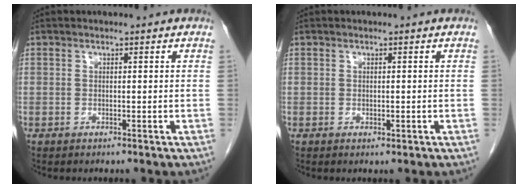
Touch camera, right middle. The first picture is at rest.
{"total": 0.6, "force": [-0.1, 0.4, 0.5], "torque": [-0.006, -0.001, -0.001]}